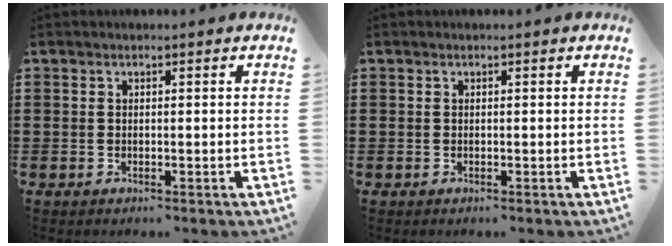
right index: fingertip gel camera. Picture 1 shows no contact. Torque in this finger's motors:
{"motor_torque": [0.15, -0.07, 0.00, 0.00]}